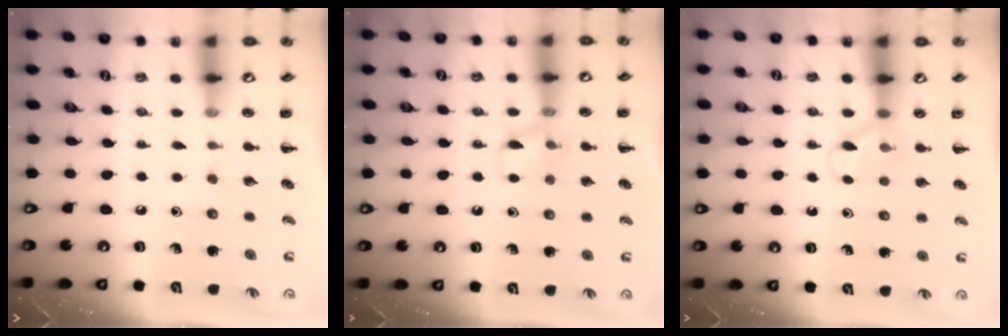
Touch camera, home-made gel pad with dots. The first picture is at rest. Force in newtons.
{"total": 8.0, "press": 7.9, "slide": 1.1}
{"total": 5.4, "press": 5.2, "slide": 1.5}